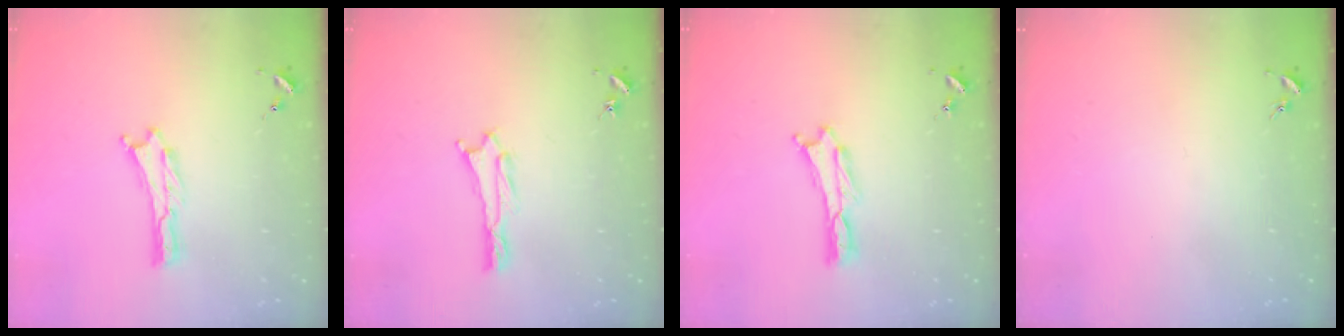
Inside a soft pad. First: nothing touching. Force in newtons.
{"total": 1.0, "press": 1.0, "slide": 0.2}
{"total": 0.0}
{"total": 0.0}